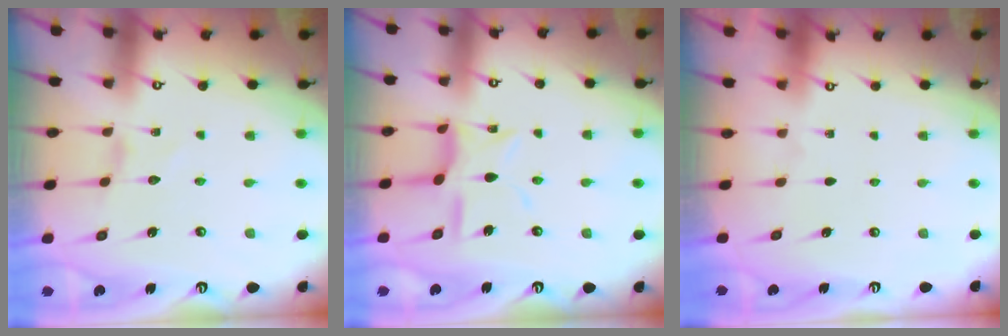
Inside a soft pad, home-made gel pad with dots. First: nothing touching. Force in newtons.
{"total": 9.8, "press": 9.7, "slide": 0.8}
{"total": 0.0}